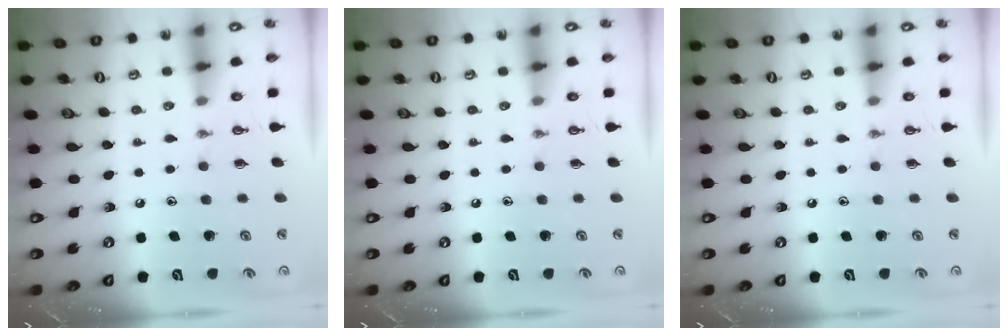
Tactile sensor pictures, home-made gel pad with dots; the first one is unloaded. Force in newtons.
{"total": 0.0}
{"total": 0.0}